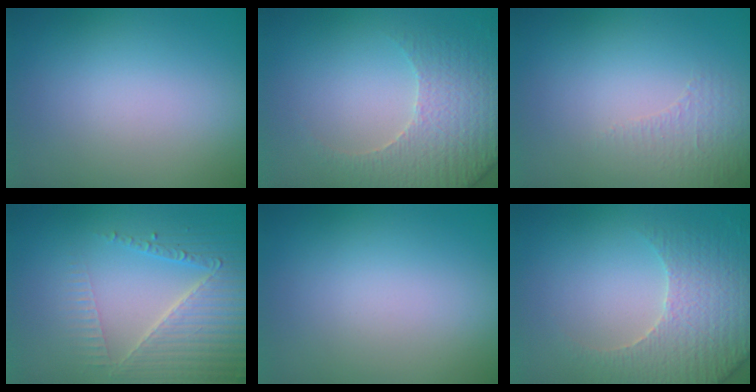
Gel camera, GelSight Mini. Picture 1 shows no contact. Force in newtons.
{"total": 4.5, "press": 3.9, "slide": 2.4}
{"total": 0.9, "press": 0.5, "slide": 0.8}
{"total": 4.7, "press": 4.2, "slide": 2.1}
{"total": 0.0}
{"total": 4.6, "press": 4.2, "slide": 2.1}